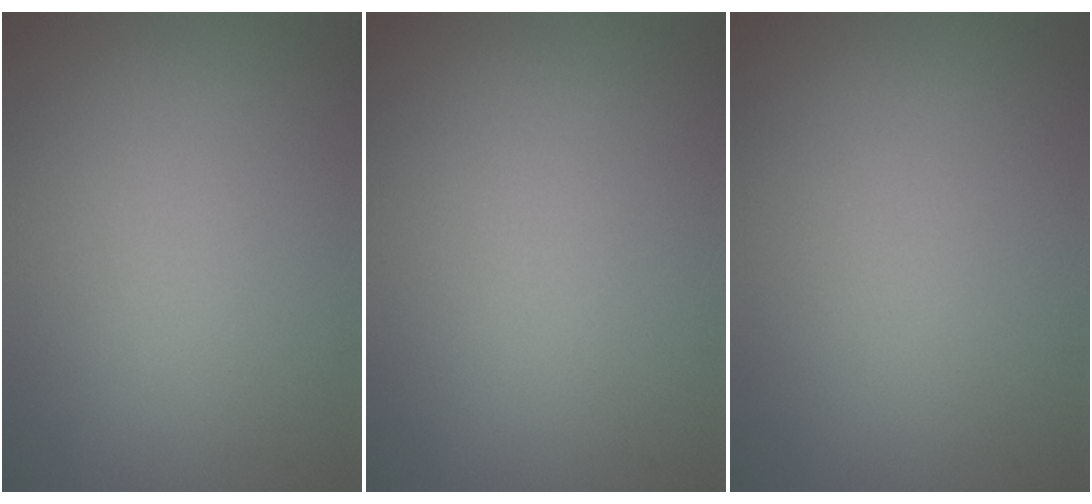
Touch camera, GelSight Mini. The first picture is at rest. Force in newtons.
{"total": 0.0}
{"total": 0.0}